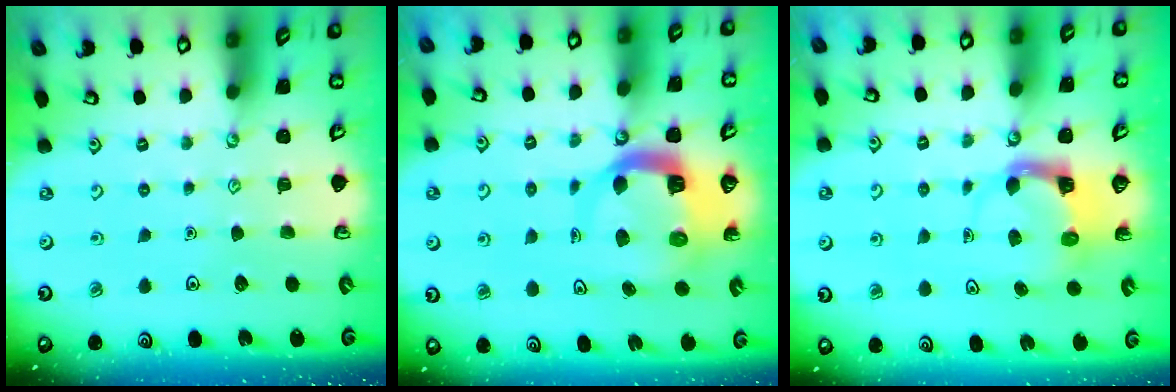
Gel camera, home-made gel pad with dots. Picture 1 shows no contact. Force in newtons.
{"total": 9.0, "press": 8.9, "slide": 1.1}
{"total": 3.8, "press": 3.8, "slide": 0.3}